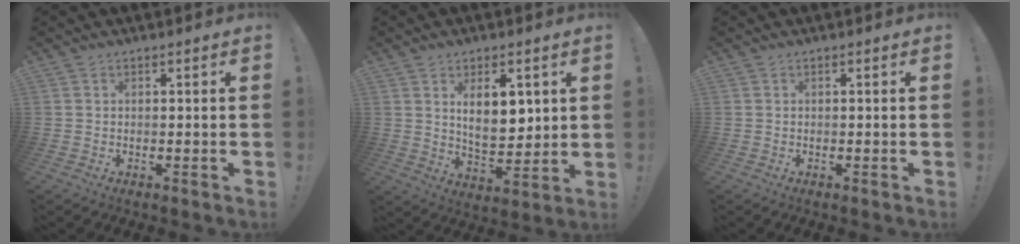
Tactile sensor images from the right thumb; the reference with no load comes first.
{"total": 10.8, "force": [3.9, 5.7, 8.3], "torque": [-0.115, -0.018, 0.067]}
{"total": 0.0}